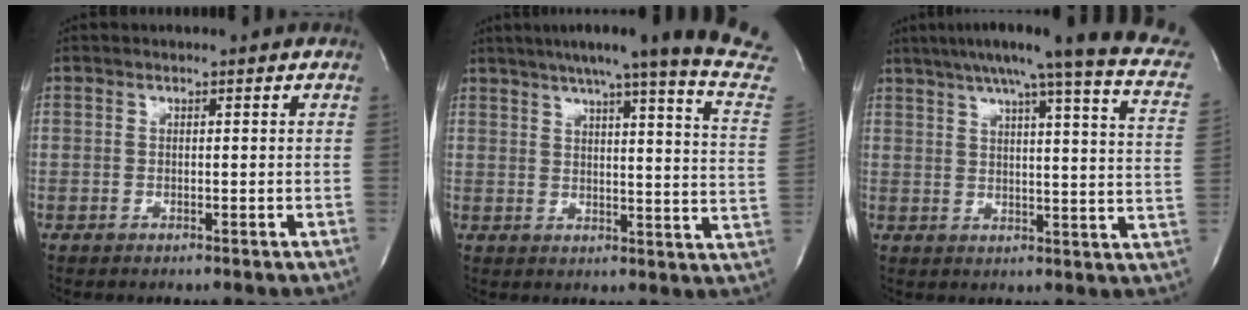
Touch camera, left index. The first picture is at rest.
{"total": 22.5, "force": [19.0, -1.2, 12.0], "torque": [-0.172, -0.061, 0.220]}
{"total": 21.6, "force": [16.1, 0.8, 14.3], "torque": [-0.210, -0.014, 0.186]}